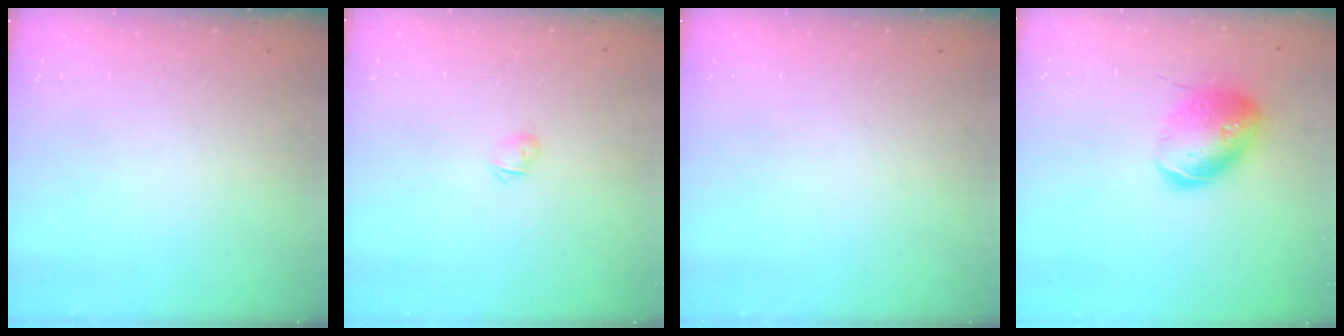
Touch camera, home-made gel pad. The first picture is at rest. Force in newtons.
{"total": 3.3, "press": 3.2, "slide": 0.6}
{"total": 0.0}
{"total": 16.5, "press": 16.3, "slide": 2.7}